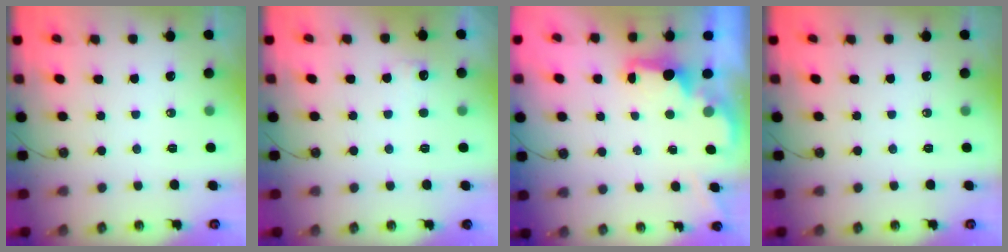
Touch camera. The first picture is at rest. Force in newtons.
{"total": 5.7, "press": 5.6, "slide": 1.2}
{"total": 1.9, "press": 1.7, "slide": 0.7}
{"total": 0.0}